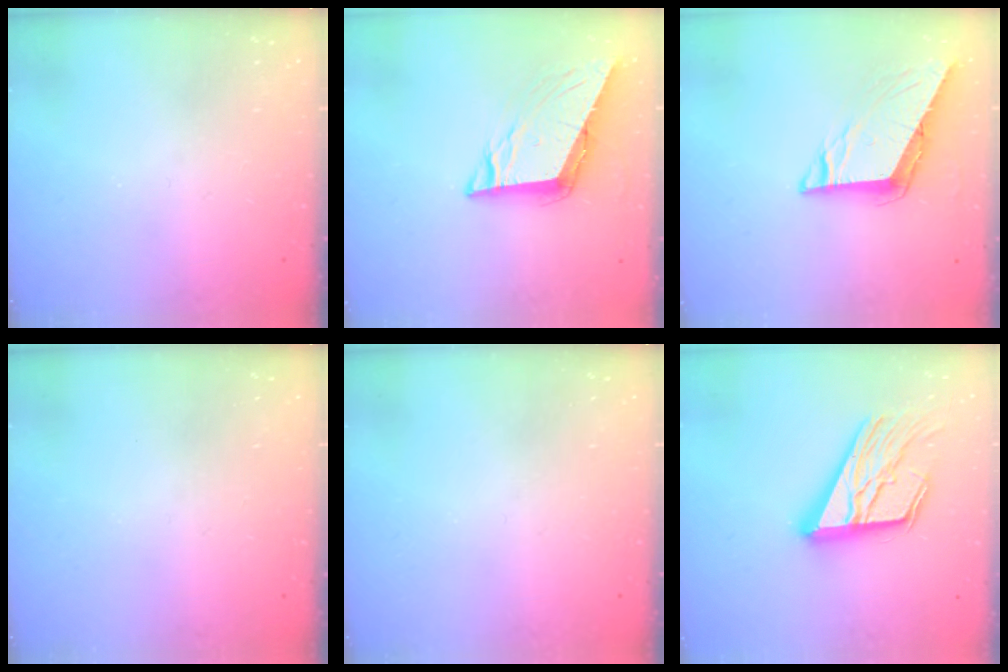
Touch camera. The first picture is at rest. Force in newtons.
{"total": 9.8, "press": 9.3, "slide": 3.0}
{"total": 8.0, "press": 8.0, "slide": 0.8}
{"total": 0.0}
{"total": 0.0}
{"total": 20.9, "press": 20.8, "slide": 2.2}